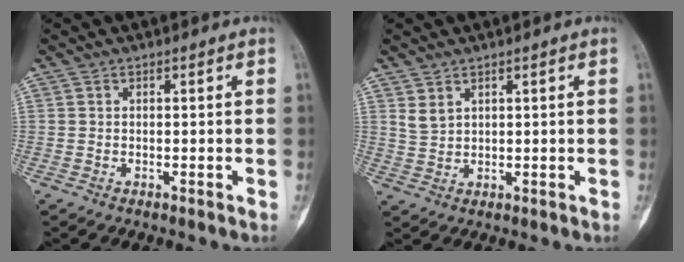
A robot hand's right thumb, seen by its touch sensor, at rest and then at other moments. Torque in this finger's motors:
{"motor_torque": [0.16, 0.64, 0.04, -0.14, -0.05]}